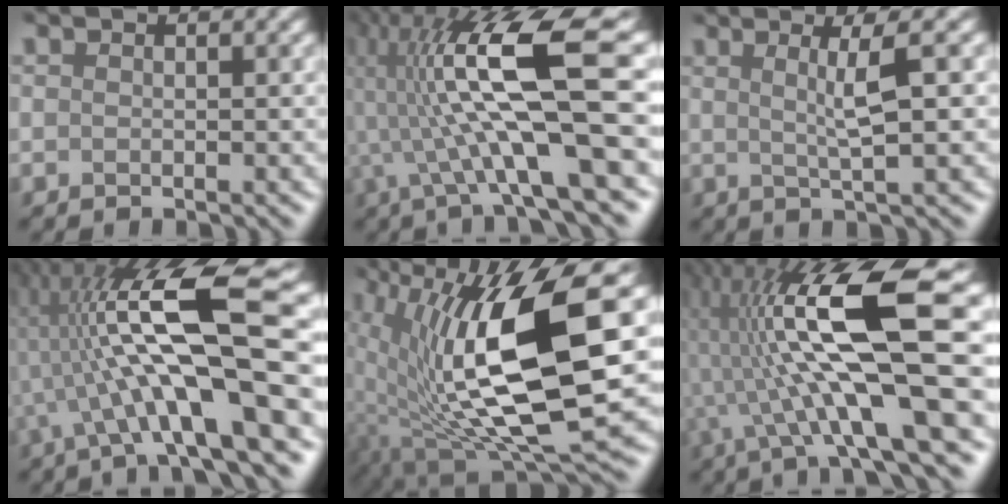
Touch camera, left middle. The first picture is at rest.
{"total": 12.8, "force": [1.2, 2.1, 12.6], "torque": [-0.248, 0.015, 0.039]}
{"total": 3.2, "force": [0.8, -0.3, 3.1], "torque": [-0.062, 0.001, 0.024]}
{"total": 13.4, "force": [0.3, 2.9, 13.1], "torque": [-0.239, 0.018, 0.010]}
{"total": 13.1, "force": [1.2, 4.2, 12.4], "torque": [-0.239, -0.023, 0.036]}
{"total": 13.2, "force": [1.1, 3.2, 12.8], "torque": [-0.248, 0.007, 0.024]}